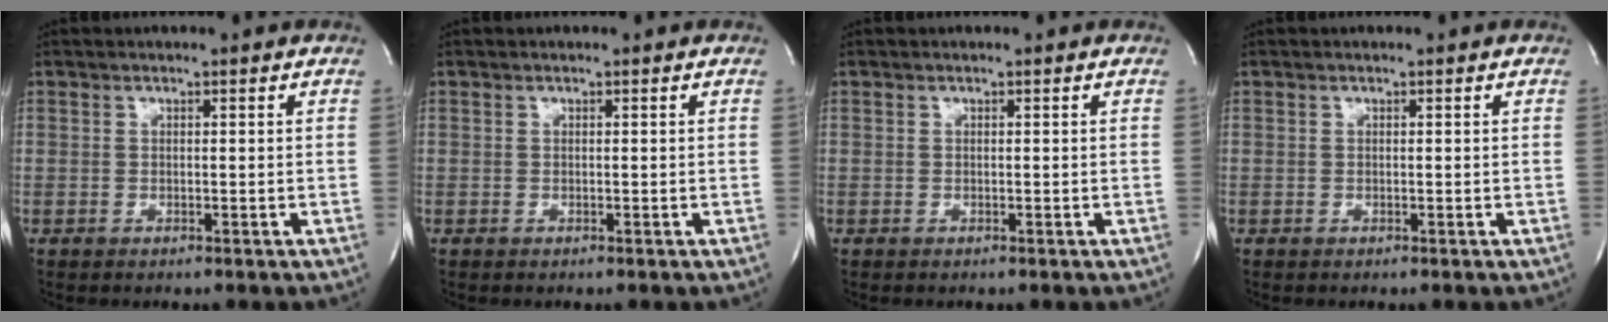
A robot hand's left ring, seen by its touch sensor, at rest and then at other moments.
{"total": 0.0}
{"total": 0.0}
{"total": 0.0}